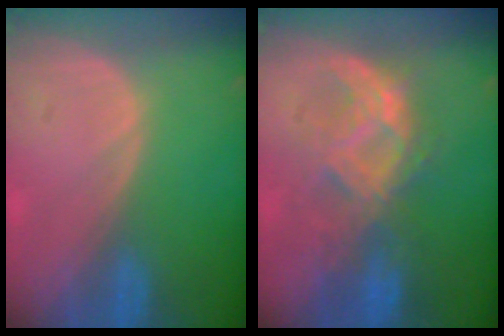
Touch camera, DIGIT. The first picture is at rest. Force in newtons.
{"total": 7.7, "press": 7.6, "slide": 0.7}